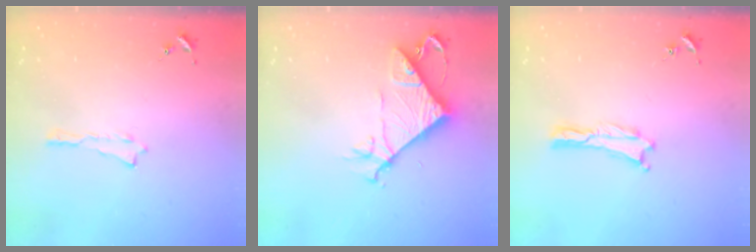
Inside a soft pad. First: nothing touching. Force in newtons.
{"total": 7.6, "press": 7.6, "slide": 0.6}
{"total": 0.0}